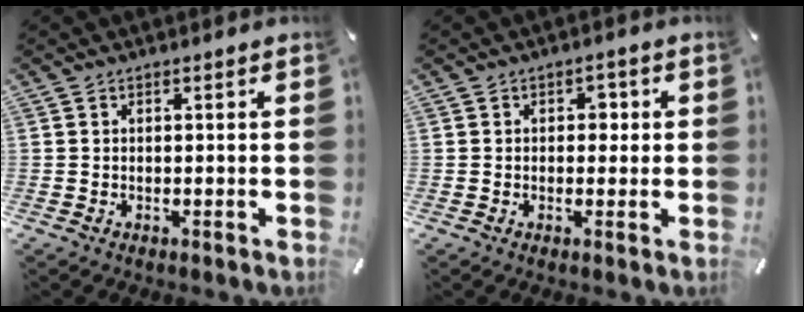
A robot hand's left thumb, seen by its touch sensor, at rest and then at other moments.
{"total": 2.5, "force": [0.0, 1.9, 1.6], "torque": [-0.009, 0.000, -0.011]}